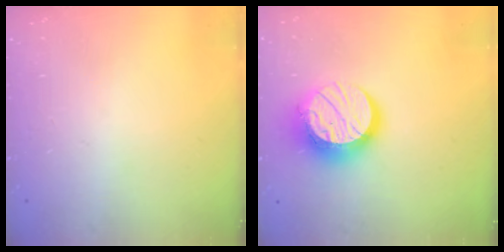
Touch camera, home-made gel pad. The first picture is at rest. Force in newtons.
{"total": 14.3, "press": 14.2, "slide": 1.6}